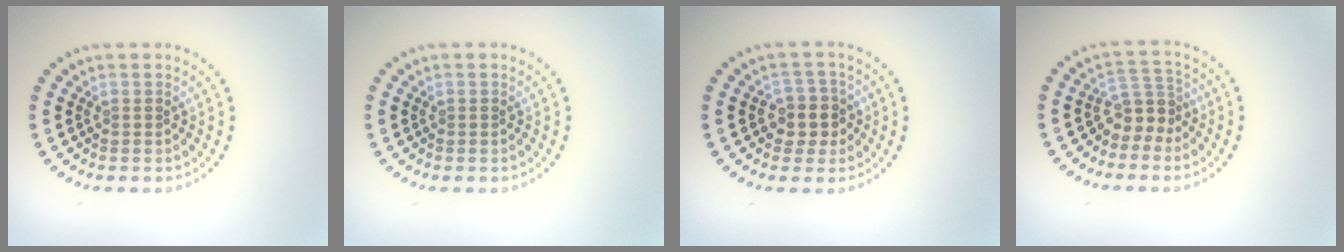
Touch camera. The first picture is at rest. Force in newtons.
{"total": 0.0}
{"total": 2.6, "press": 2.3, "slide": 1.1}
{"total": 2.8, "press": 1.9, "slide": 2.0}